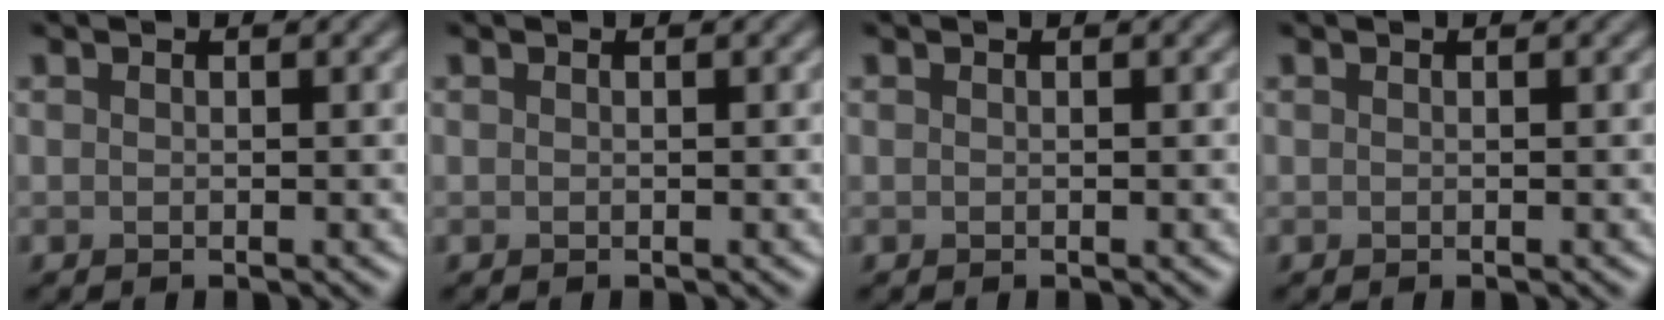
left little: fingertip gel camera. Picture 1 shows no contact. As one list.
[{"total": 0.0}, {"total": 0.0}, {"total": 0.0}]